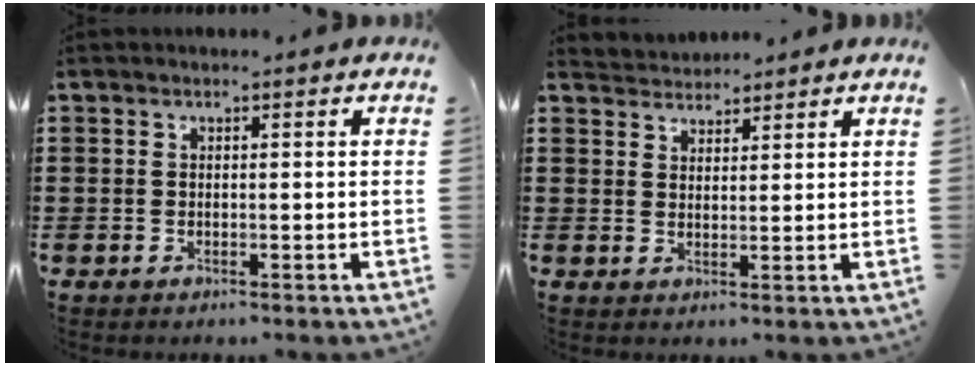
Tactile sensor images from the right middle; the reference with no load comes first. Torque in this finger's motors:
{"motor_torque": [-1.01, -0.82, -0.02, -0.03]}